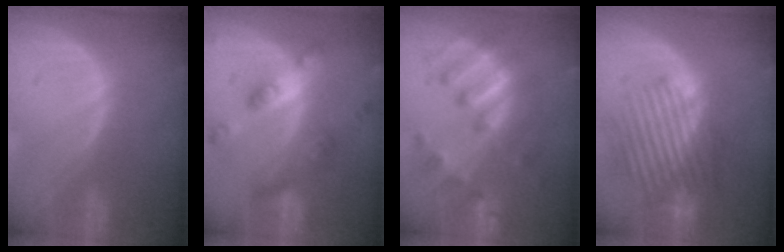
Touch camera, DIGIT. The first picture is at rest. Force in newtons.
{"total": 7.1, "press": 7.0, "slide": 0.6}
{"total": 8.0, "press": 8.0, "slide": 0.2}
{"total": 10.0, "press": 9.1, "slide": 4.0}